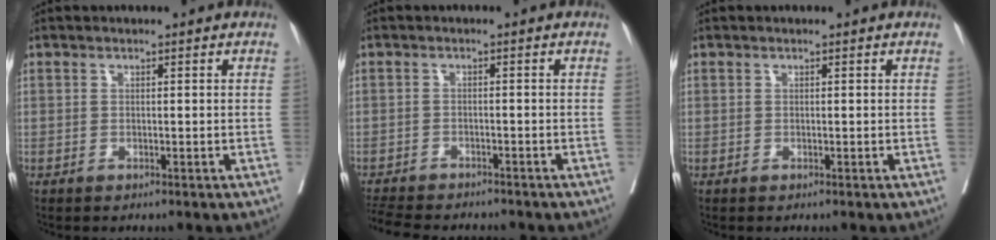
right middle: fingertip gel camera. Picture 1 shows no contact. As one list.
[{"total": 10.6, "force": [-9.6, 2.3, 3.9], "torque": [-0.078, -0.013, -0.137]}, {"total": 0.0}]